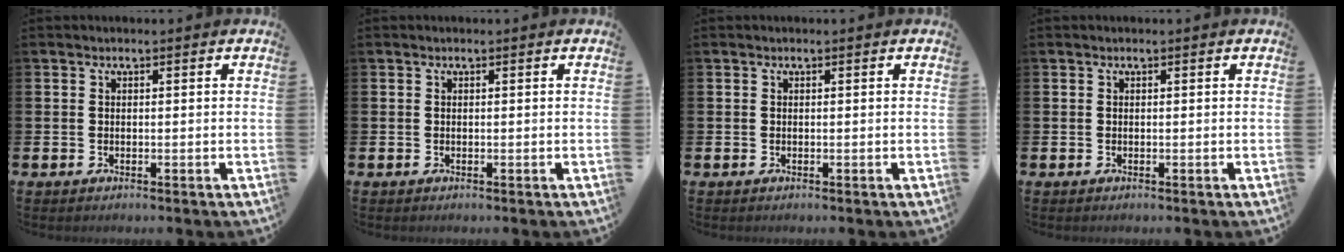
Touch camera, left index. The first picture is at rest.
{"total": 0.0}
{"total": 0.0}
{"total": 0.0}